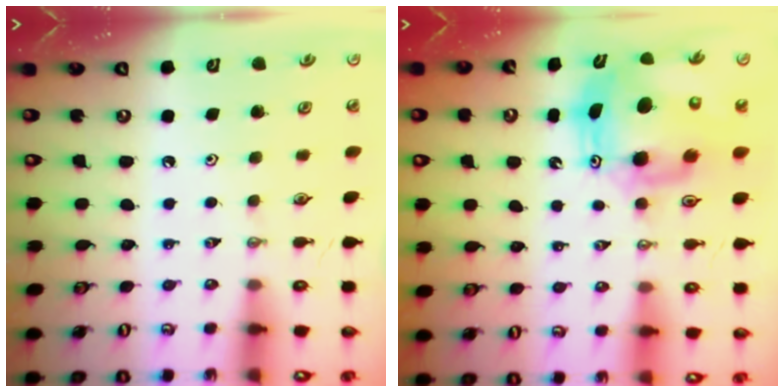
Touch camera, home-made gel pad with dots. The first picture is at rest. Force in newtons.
{"total": 12.6, "press": 12.5, "slide": 1.3}